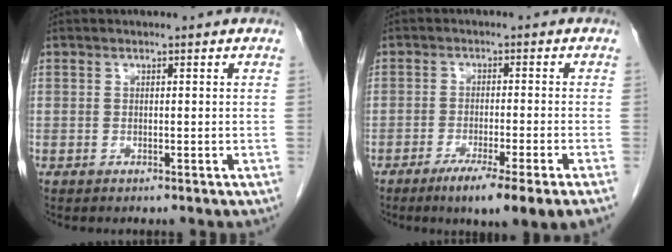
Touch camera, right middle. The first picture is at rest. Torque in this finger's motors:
{"motor_torque": [1.30, -0.84, 0.47, 0.10]}